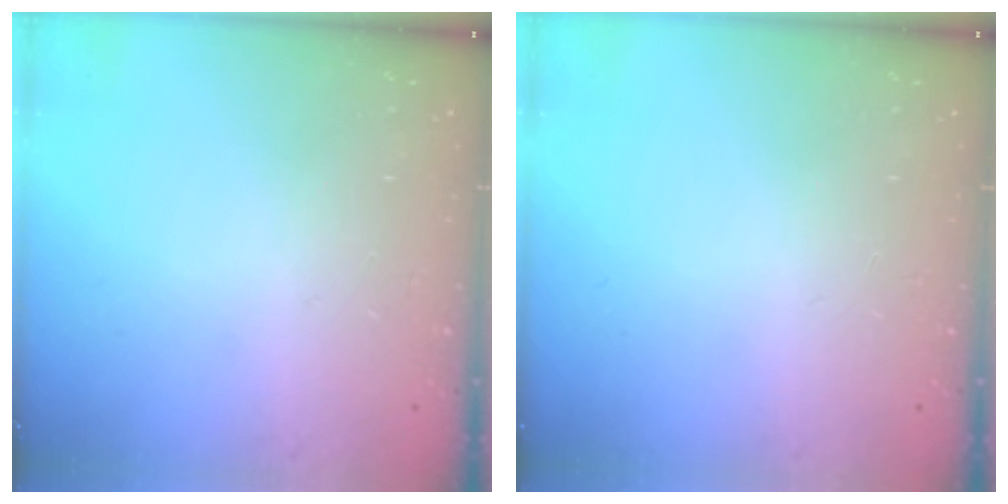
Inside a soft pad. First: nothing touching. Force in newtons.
{"total": 0.0}